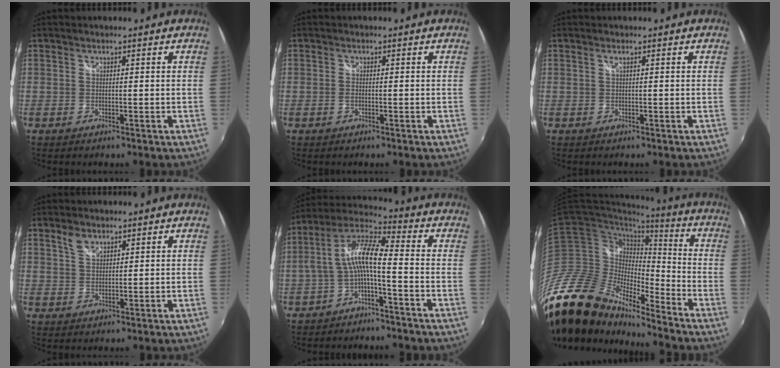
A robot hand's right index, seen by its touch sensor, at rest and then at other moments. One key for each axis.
{"total": 0.8, "fx": -0.2, "fy": 0.4, "fz": 0.6, "tx": -0.014, "ty": 0.000, "tz": -0.006}
{"total": 0.5, "fx": 0.2, "fy": -0.1, "fz": 0.5, "tx": -0.009, "ty": 0.003, "tz": 0.002}
{"total": 2.7, "fx": 1.9, "fy": 1.4, "fz": 1.3, "tx": -0.023, "ty": 0.003, "tz": 0.035}
{"total": 9.2, "fx": -2.5, "fy": 1.8, "fz": 8.7, "tx": -0.197, "ty": 0.021, "tz": -0.049}
{"total": 23.9, "fx": -19.2, "fy": 9.0, "fz": 11.2, "tx": -0.230, "ty": -0.036, "tz": -0.366}